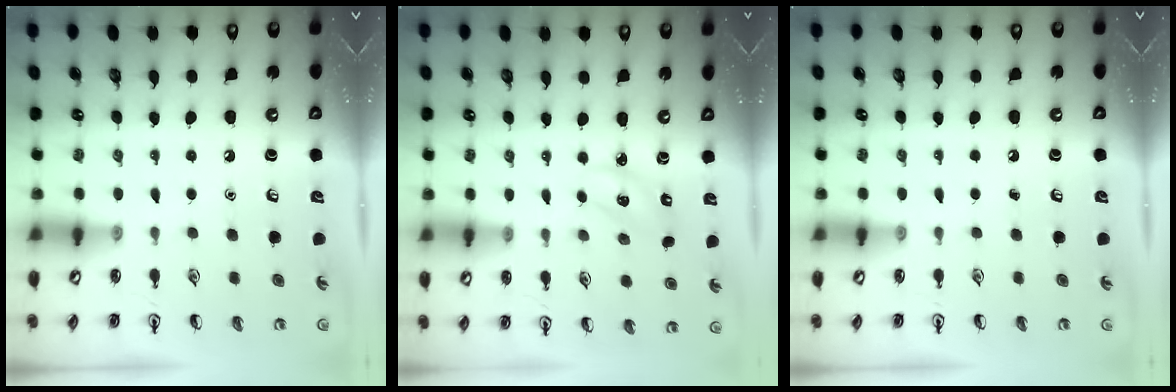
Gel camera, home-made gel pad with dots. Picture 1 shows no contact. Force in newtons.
{"total": 2.5, "press": 2.4, "slide": 0.5}
{"total": 0.0}